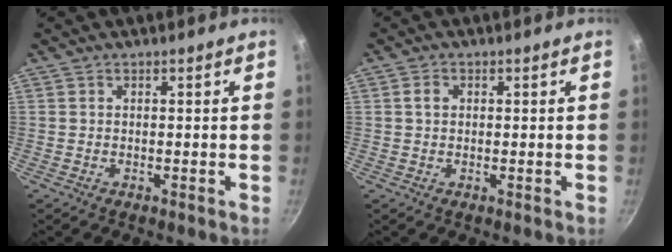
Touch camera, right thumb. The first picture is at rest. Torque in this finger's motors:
{"motor_torque": [-0.35, -0.04, 0.54, -0.14, 0.06]}